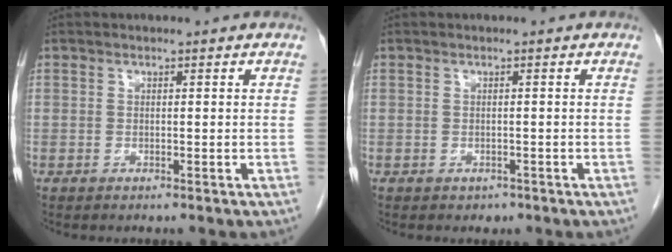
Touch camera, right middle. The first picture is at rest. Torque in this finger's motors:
{"motor_torque": [0.33, -0.11, -0.03, -0.01]}